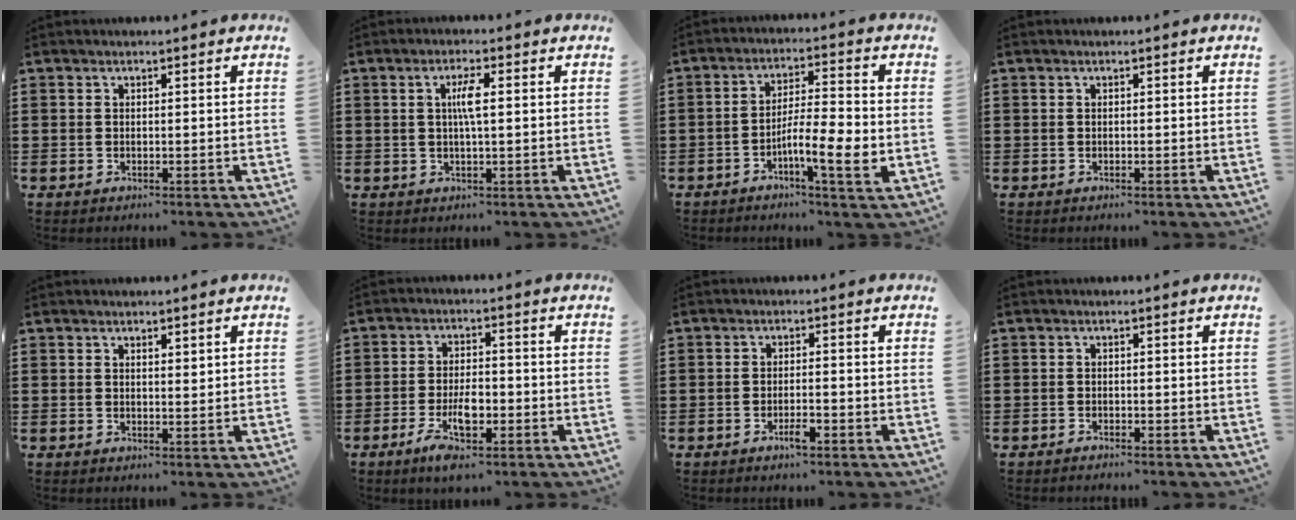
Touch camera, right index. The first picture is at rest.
{"total": 3.4, "force": [0.4, 0.5, 3.4], "torque": [-0.066, 0.000, 0.004]}
{"total": 8.2, "force": [-3.1, 1.0, 7.5], "torque": [-0.130, -0.005, -0.055]}
{"total": 0.0}
{"total": 0.9, "force": [0.7, 0.3, 0.5], "torque": [-0.009, 0.003, 0.013]}
{"total": 5.9, "force": [-2.5, 2.4, 4.8], "torque": [-0.092, -0.002, -0.050]}
{"total": 2.8, "force": [-1.5, 0.5, 2.3], "torque": [-0.046, -0.002, -0.030]}
{"total": 0.9, "force": [-0.9, 0.0, 0.0], "torque": [-0.002, -0.001, -0.019]}